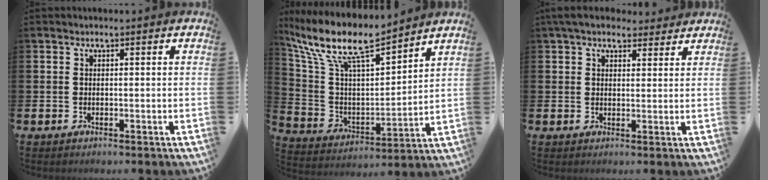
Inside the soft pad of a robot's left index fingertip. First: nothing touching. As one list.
[{"total": 11.1, "force": [9.6, 2.3, 4.9], "torque": [-0.141, -0.064, 0.165]}, {"total": 5.1, "force": [4.5, 2.1, 1.4], "torque": [-0.029, -0.015, 0.081]}]